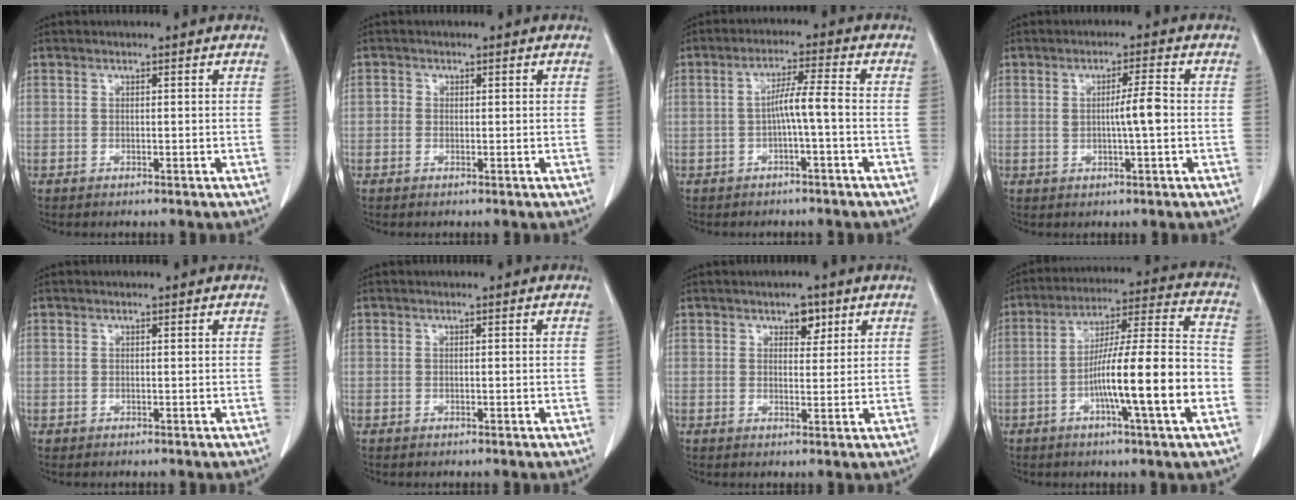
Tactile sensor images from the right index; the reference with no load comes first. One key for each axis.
{"total": 0.9, "fx": -0.1, "fy": 0.8, "fz": 0.4, "tx": -0.002, "ty": 0.005, "tz": -0.004}
{"total": 4.6, "fx": -1.0, "fy": -0.4, "fz": 4.4, "tx": -0.080, "ty": 0.013, "tz": -0.017}
{"total": 4.1, "fx": 0.0, "fy": 0.1, "fz": 4.1, "tx": -0.066, "ty": 0.001, "tz": 0.002}
{"total": 0.0}
{"total": 0.0}
{"total": 2.8, "fx": 1.6, "fy": 1.6, "fz": 1.6, "tx": -0.020, "ty": 0.002, "tz": 0.025}
{"total": 16.4, "fx": -4.8, "fy": 0.1, "fz": 15.7, "tx": -0.256, "ty": 0.010, "tz": -0.078}